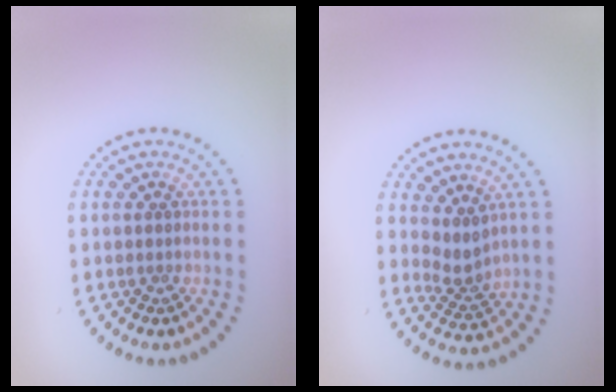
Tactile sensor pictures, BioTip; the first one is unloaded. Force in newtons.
{"total": 2.2, "press": 1.7, "slide": 1.4}